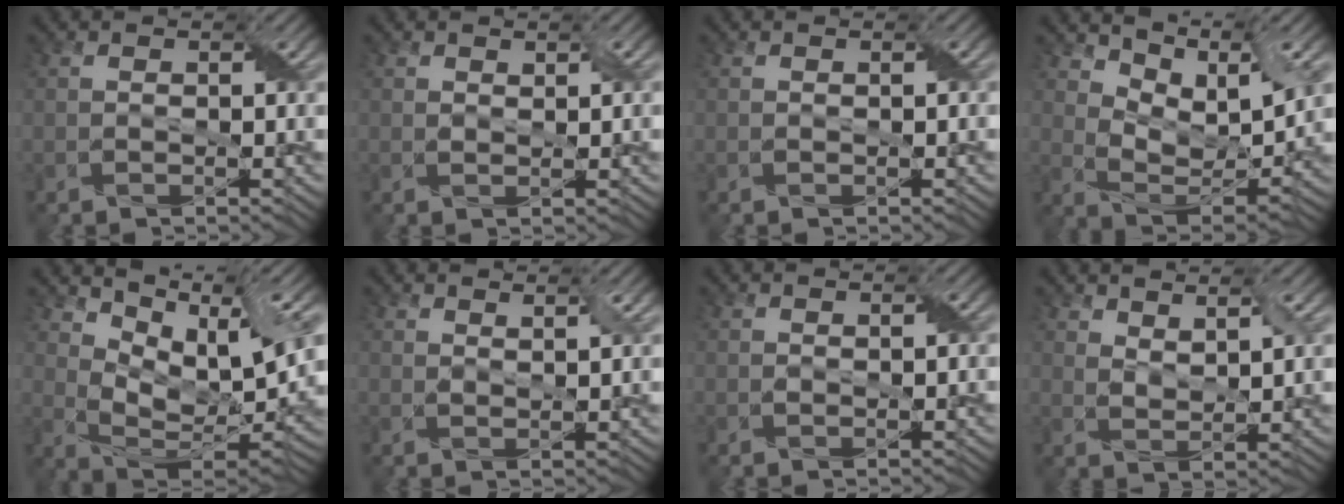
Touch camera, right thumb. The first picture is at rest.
{"total": 1.1, "force": [0.6, 0.5, 0.7], "torque": [-0.016, 0.000, 0.014]}
{"total": 0.0}
{"total": 9.4, "force": [6.4, 3.5, 6.0], "torque": [-0.130, -0.004, 0.114]}
{"total": 11.7, "force": [5.8, 4.8, 8.9], "torque": [-0.167, 0.002, 0.109]}
{"total": 1.4, "force": [1.1, 0.2, 0.9], "torque": [-0.020, 0.000, 0.021]}
{"total": 0.6, "force": [0.1, 0.1, 0.5], "torque": [-0.012, 0.002, 0.002]}
{"total": 3.4, "force": [2.5, 1.0, 2.0], "torque": [-0.045, -0.001, 0.050]}